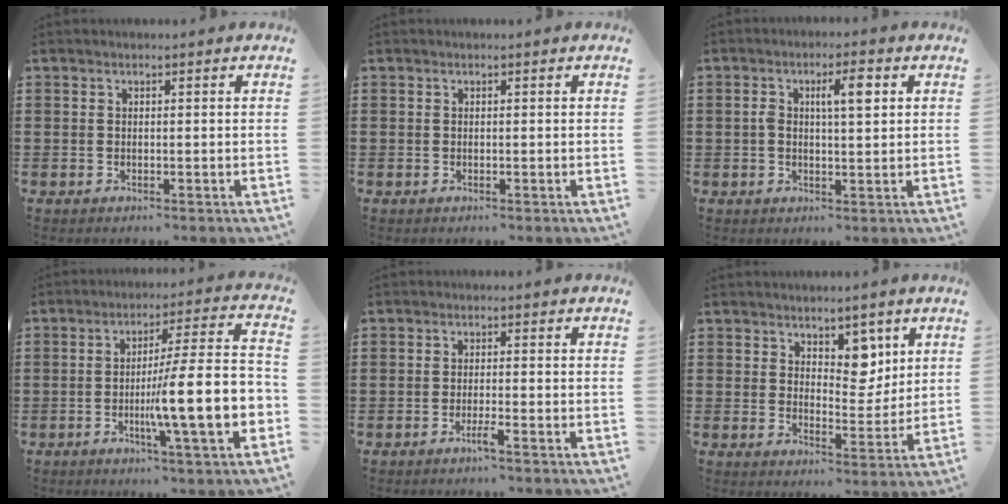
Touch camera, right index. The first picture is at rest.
{"total": 0.0}
{"total": 4.4, "force": [1.1, 1.2, 4.1], "torque": [-0.068, 0.002, 0.011]}
{"total": 13.8, "force": [-3.6, 1.2, 13.3], "torque": [-0.211, -0.022, -0.070]}
{"total": 2.0, "force": [-1.3, -0.2, 1.5], "torque": [-0.032, -0.008, -0.025]}
{"total": 5.7, "force": [3.7, 3.6, 2.4], "torque": [-0.034, -0.010, 0.061]}